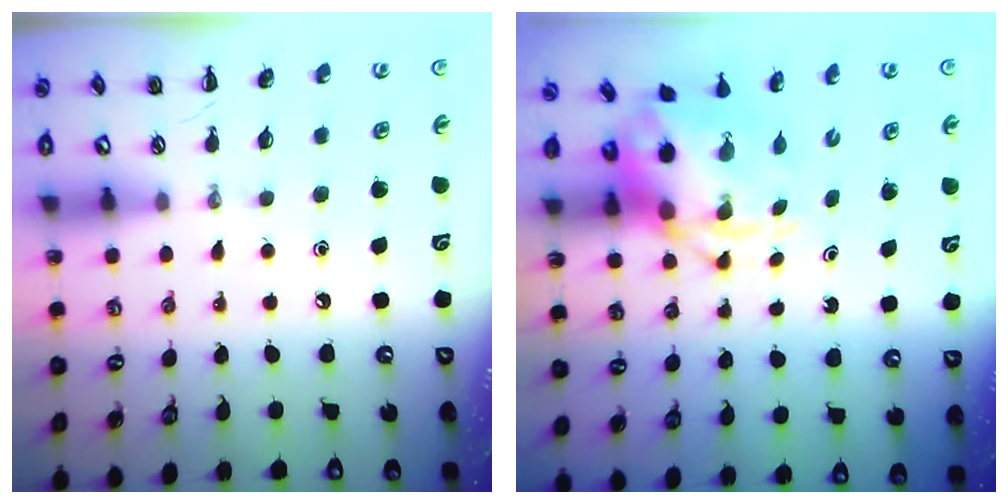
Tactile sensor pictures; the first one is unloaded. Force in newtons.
{"total": 4.5, "press": 4.4, "slide": 0.8}